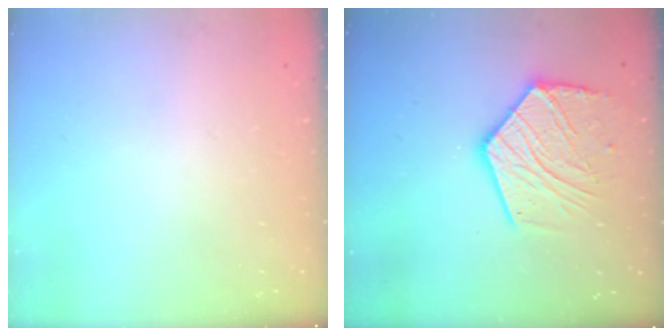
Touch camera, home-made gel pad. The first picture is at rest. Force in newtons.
{"total": 16.2, "press": 16.2, "slide": 1.0}